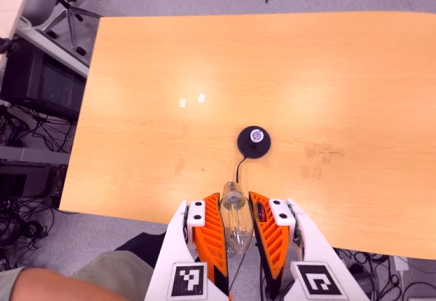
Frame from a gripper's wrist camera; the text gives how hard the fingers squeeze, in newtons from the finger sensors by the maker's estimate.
{"total": 19.0, "left": 19.9, "right": 18.1}